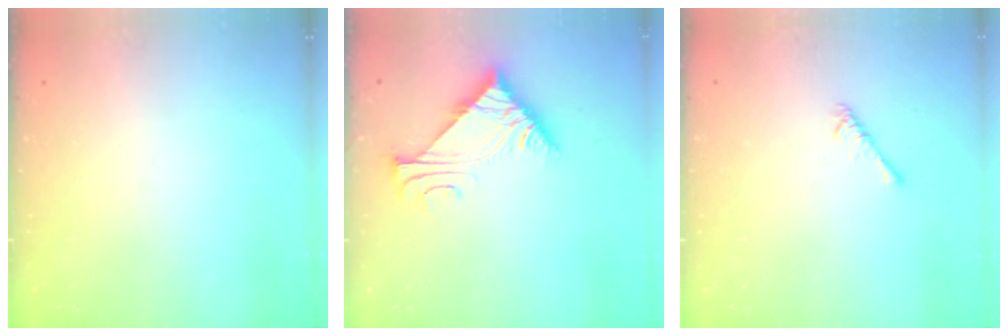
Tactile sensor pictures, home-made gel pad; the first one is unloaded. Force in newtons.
{"total": 7.4, "press": 7.4, "slide": 0.3}
{"total": 2.2, "press": 2.1, "slide": 0.5}